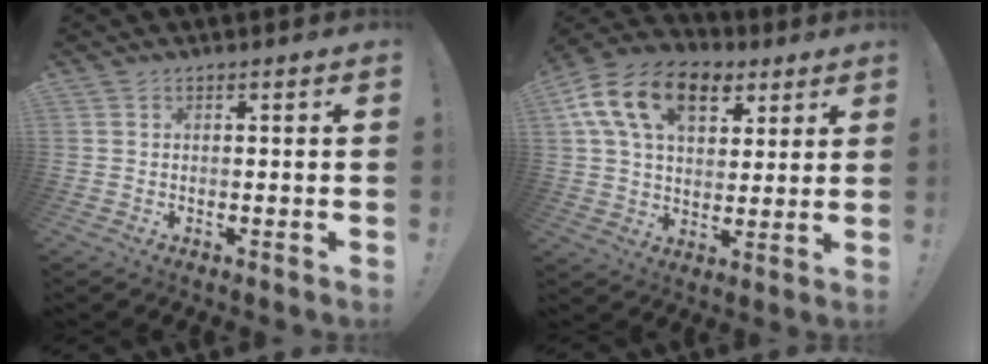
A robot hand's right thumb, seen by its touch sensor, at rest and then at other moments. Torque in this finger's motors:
{"motor_torque": [2.07, 2.94, 0.54, -0.19, 0.34]}